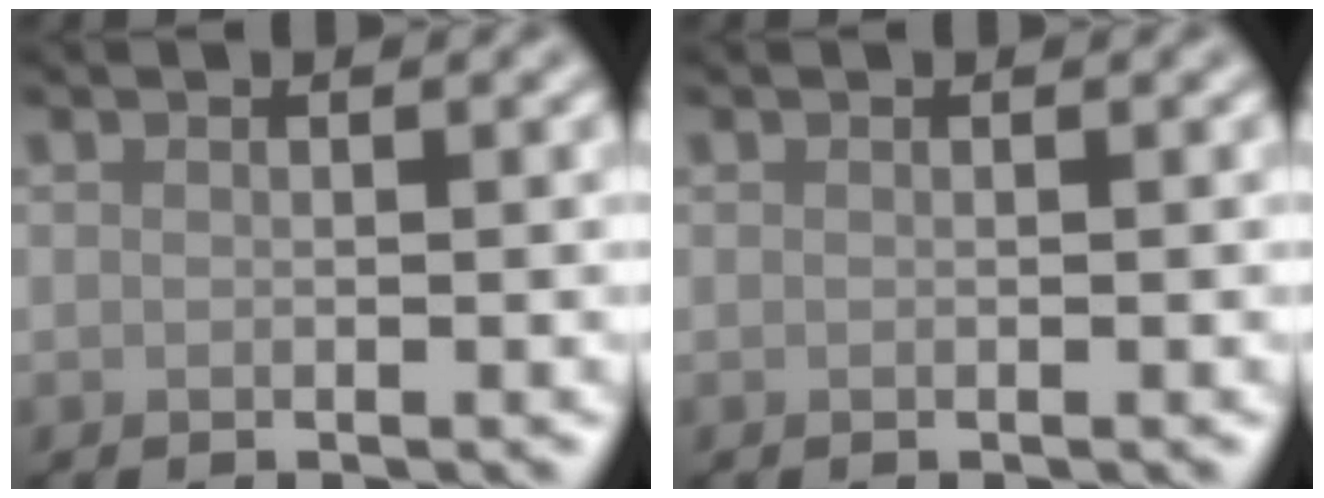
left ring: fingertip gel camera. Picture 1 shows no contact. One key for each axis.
{"total": 0.0}